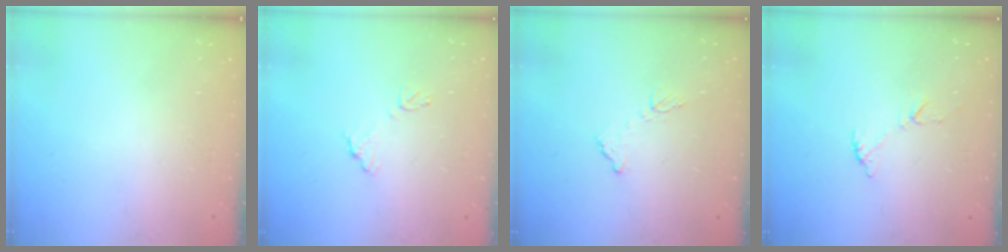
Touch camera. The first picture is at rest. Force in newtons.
{"total": 8.7, "press": 8.6, "slide": 0.6}
{"total": 8.2, "press": 8.2, "slide": 0.4}
{"total": 5.6, "press": 5.6, "slide": 0.5}